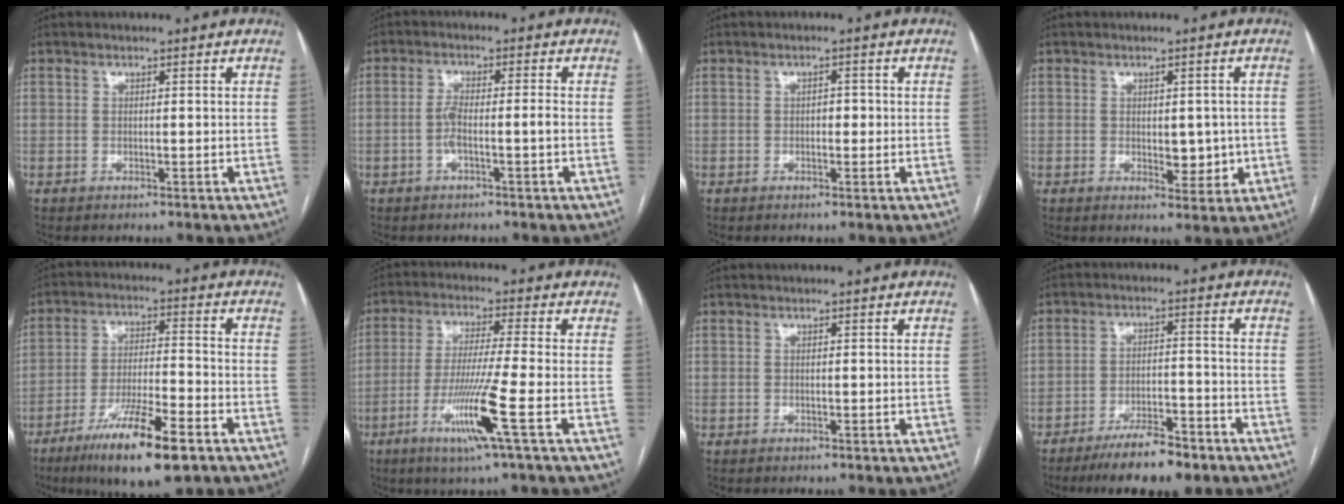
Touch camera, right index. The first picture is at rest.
{"total": 3.6, "force": [-1.2, 0.2, 3.4], "torque": [-0.065, 0.009, -0.022]}
{"total": 1.5, "force": [-0.2, 0.8, 1.2], "torque": [-0.014, 0.005, -0.004]}
{"total": 4.6, "force": [-0.5, 2.6, 3.8], "torque": [-0.043, 0.001, 0.003]}
{"total": 14.0, "force": [-8.4, 1.8, 11.0], "torque": [-0.203, -0.027, -0.141]}
{"total": 10.2, "force": [-4.1, -1.6, 9.2], "torque": [-0.180, -0.025, -0.081]}
{"total": 0.0}
{"total": 9.7, "force": [-7.2, 2.3, 6.0], "torque": [-0.095, -0.005, -0.119]}